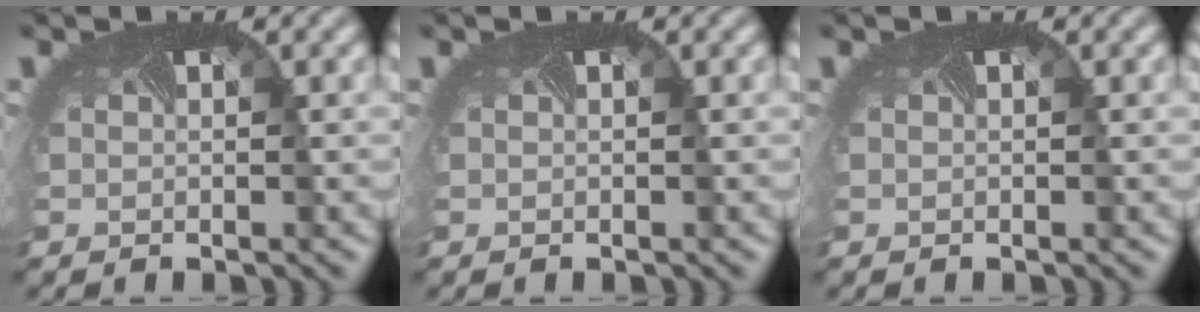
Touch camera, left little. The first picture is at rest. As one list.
[{"total": 0.0}, {"total": 0.0}]